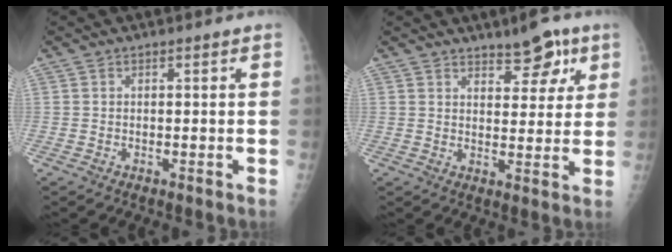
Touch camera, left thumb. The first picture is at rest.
{"total": 7.4, "force": [4.9, 3.3, 4.4], "torque": [-0.030, -0.026, 0.067]}